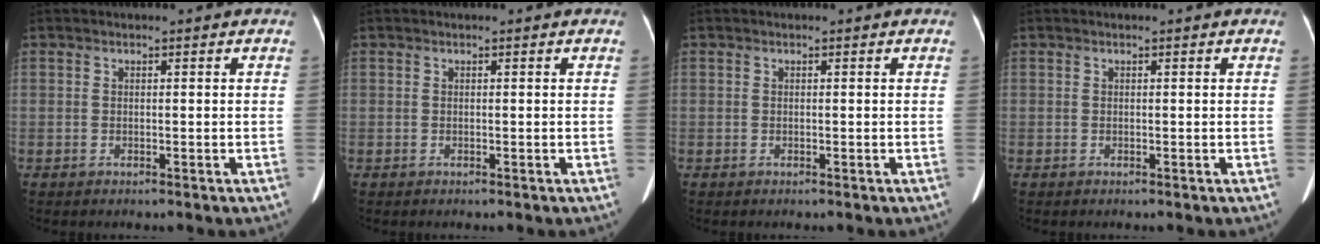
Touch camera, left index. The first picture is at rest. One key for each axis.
{"total": 0.0}
{"total": 0.0}
{"total": 0.0}